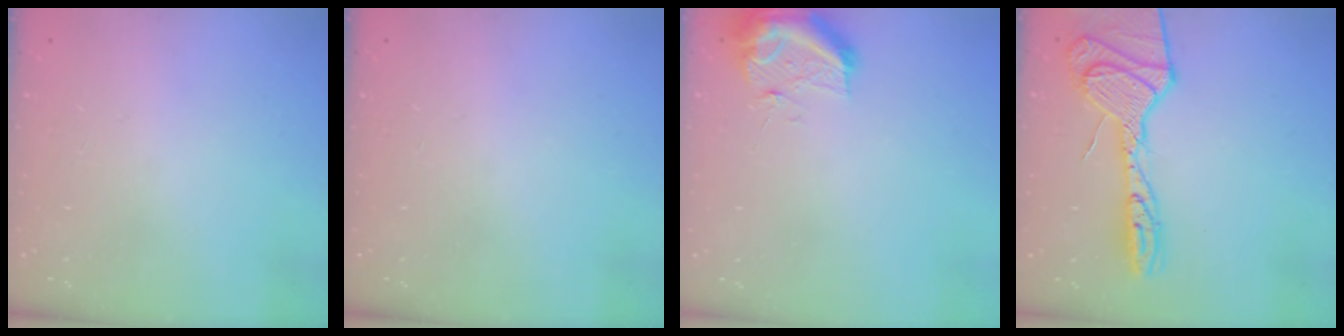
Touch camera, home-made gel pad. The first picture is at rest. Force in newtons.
{"total": 0.0}
{"total": 10.3, "press": 10.3, "slide": 0.6}
{"total": 21.0, "press": 20.9, "slide": 2.0}